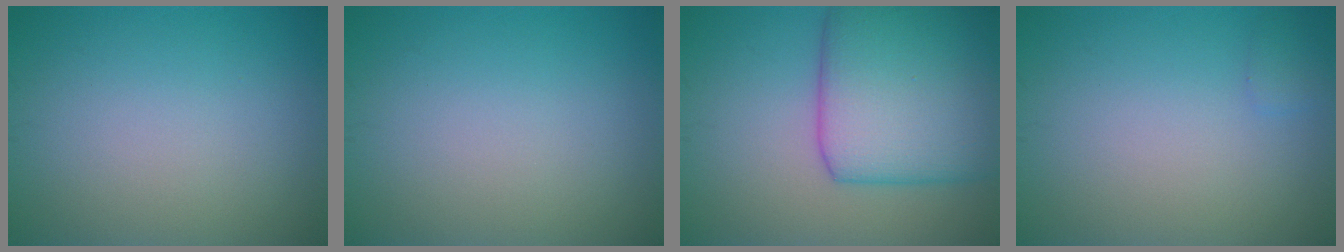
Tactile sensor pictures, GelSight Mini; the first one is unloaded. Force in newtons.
{"total": 0.0}
{"total": 10.0, "press": 10.0, "slide": 0.2}
{"total": 0.7, "press": 0.7, "slide": 0.0}